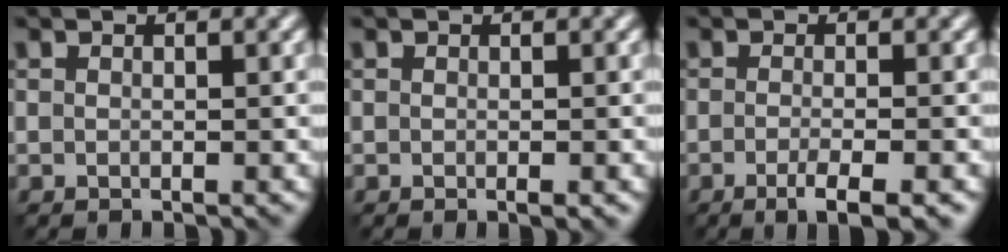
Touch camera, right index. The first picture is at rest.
{"total": 0.6, "force": [-0.2, 0.0, 0.6], "torque": [-0.007, -0.004, -0.003]}
{"total": 3.4, "force": [-1.6, 0.8, 2.9], "torque": [-0.042, -0.005, -0.031]}